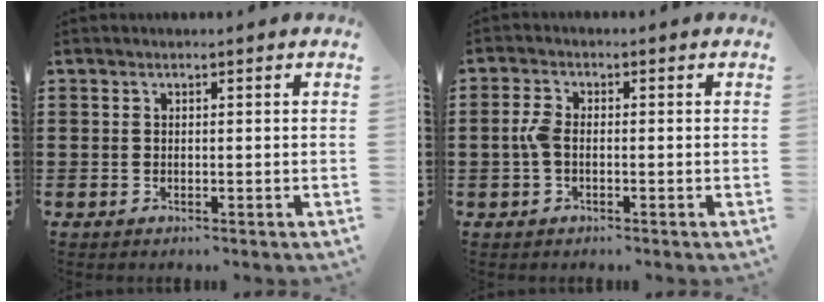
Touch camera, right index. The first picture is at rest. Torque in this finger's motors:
{"motor_torque": [0.97, 0.03, 0.42, 0.11]}